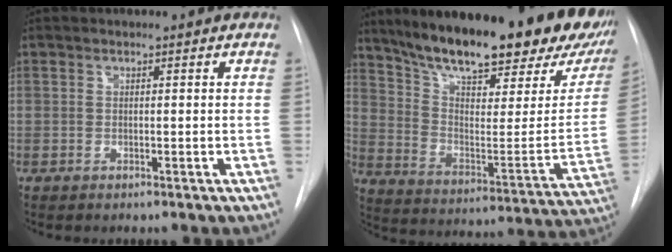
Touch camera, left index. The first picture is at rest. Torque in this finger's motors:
{"motor_torque": [0.51, -0.73, 1.05, 0.21]}